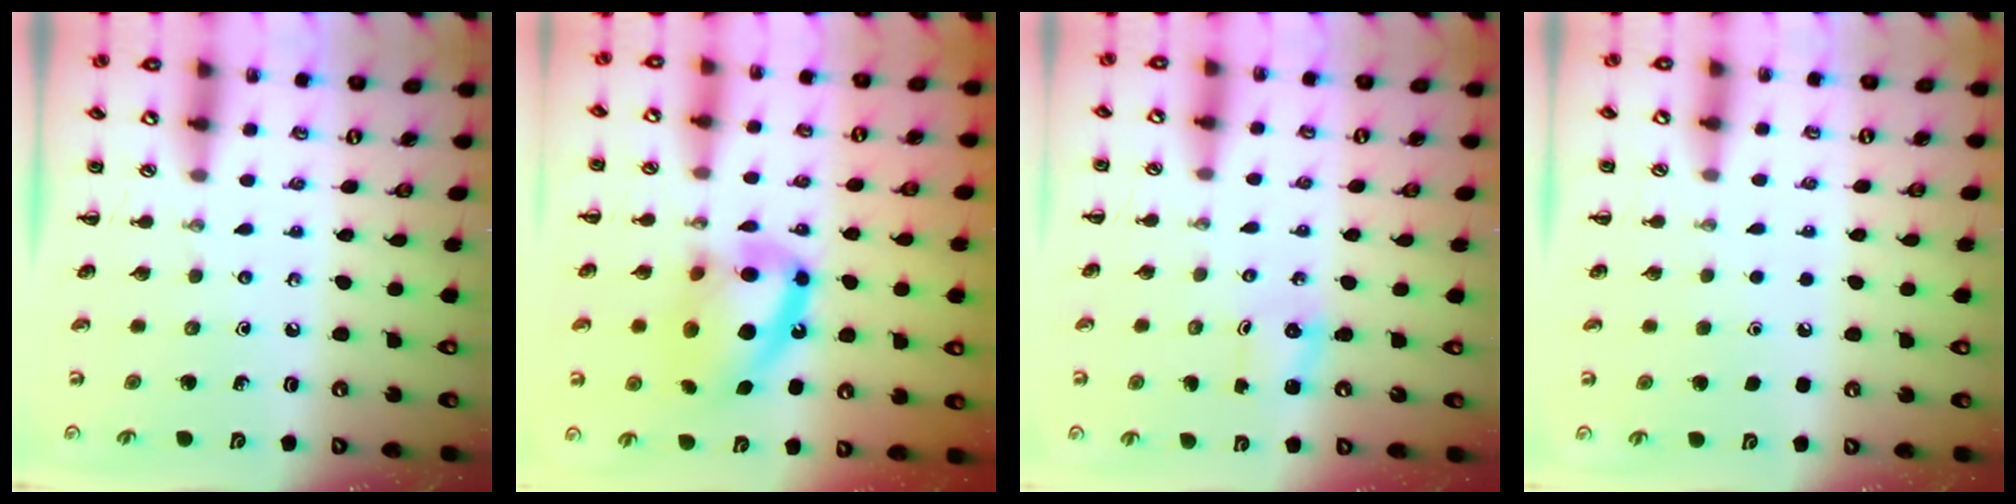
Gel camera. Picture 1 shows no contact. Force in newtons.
{"total": 15.1, "press": 14.7, "slide": 3.7}
{"total": 0.9, "press": 0.9, "slide": 0.3}
{"total": 1.8, "press": 1.8, "slide": 0.1}